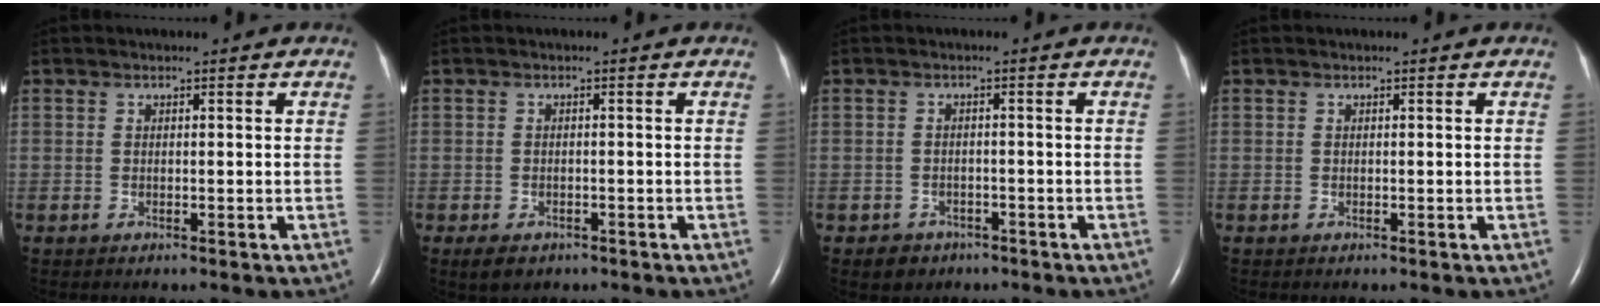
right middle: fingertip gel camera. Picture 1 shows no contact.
{"total": 2.8, "force": [-1.8, 1.7, 1.4], "torque": [-0.028, -0.003, -0.019]}
{"total": 2.7, "force": [-1.7, 2.1, 0.2], "torque": [-0.011, 0.009, -0.019]}
{"total": 0.0}